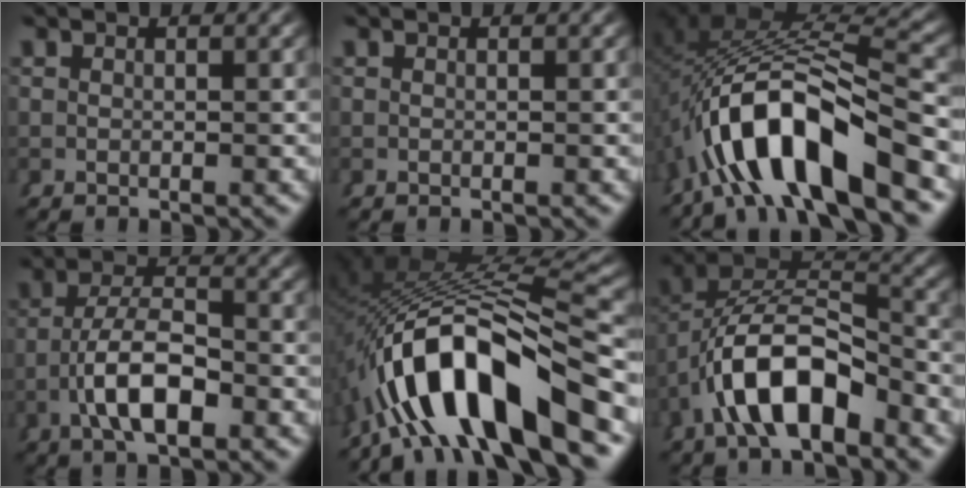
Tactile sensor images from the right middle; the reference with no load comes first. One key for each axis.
{"total": 0.0}
{"total": 12.5, "fx": -2.9, "fy": 7.1, "fz": 9.9, "tx": -0.207, "ty": -0.024, "tz": -0.036}
{"total": 5.6, "fx": -1.7, "fy": 2.5, "fz": 4.7, "tx": -0.079, "ty": -0.017, "tz": -0.019}
{"total": 14.9, "fx": -2.9, "fy": 7.5, "fz": 12.6, "tx": -0.239, "ty": -0.019, "tz": -0.036}
{"total": 11.2, "fx": -1.5, "fy": 8.0, "fz": 7.6, "tx": -0.152, "ty": -0.029, "tz": -0.021}